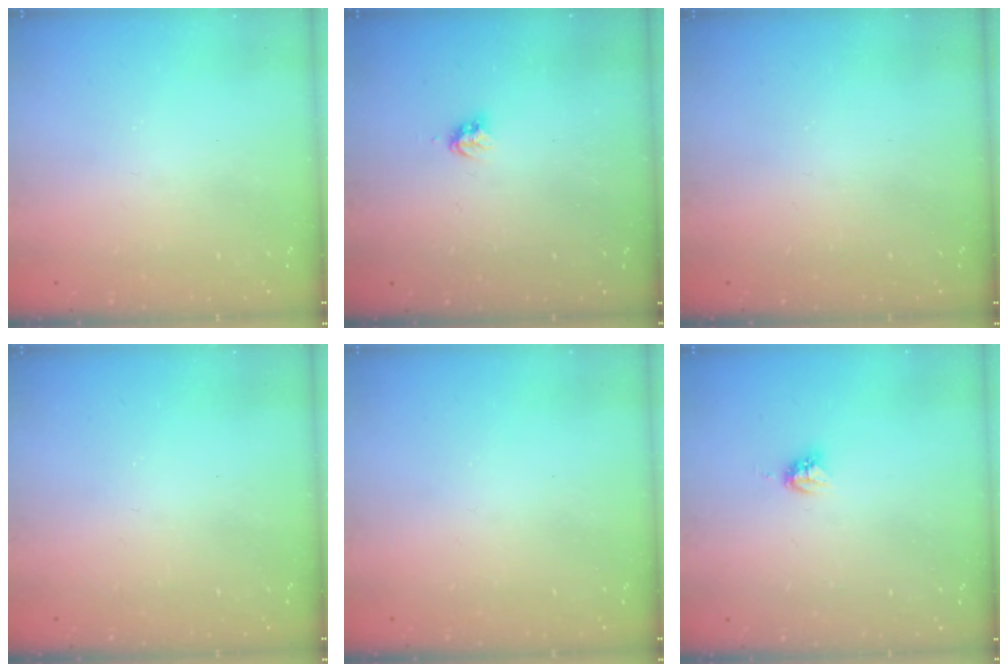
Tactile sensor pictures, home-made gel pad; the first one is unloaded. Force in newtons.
{"total": 3.2, "press": 3.1, "slide": 0.5}
{"total": 0.0}
{"total": 0.0}
{"total": 0.0}
{"total": 4.0, "press": 3.9, "slide": 0.7}